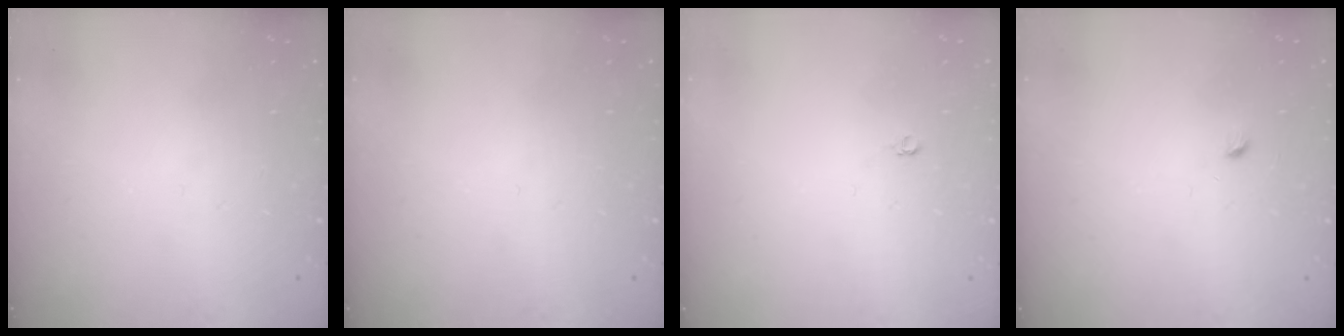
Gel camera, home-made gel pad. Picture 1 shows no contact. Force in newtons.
{"total": 0.0}
{"total": 3.3, "press": 3.3, "slide": 0.3}
{"total": 2.9, "press": 2.9, "slide": 0.4}